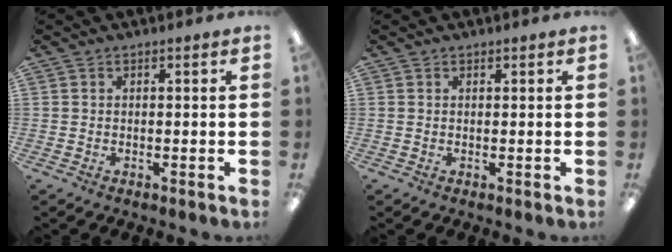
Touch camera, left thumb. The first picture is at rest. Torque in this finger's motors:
{"motor_torque": [0.05, -0.01, 0.27, -0.09, -0.01]}